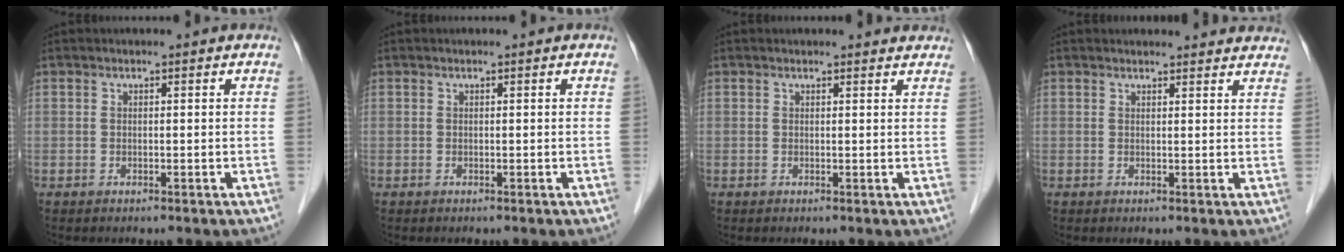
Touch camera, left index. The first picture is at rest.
{"total": 0.0}
{"total": 2.2, "force": [2.1, 0.5, 0.1], "torque": [-0.007, -0.004, 0.012]}
{"total": 9.0, "force": [8.7, 1.6, 1.6], "torque": [0.003, 0.007, 0.075]}